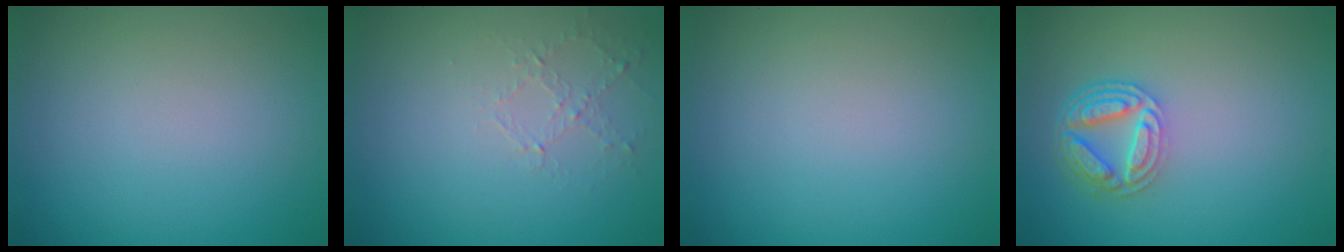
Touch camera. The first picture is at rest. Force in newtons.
{"total": 1.0, "press": 0.4, "slide": 0.9}
{"total": 0.0}
{"total": 4.3, "press": 3.4, "slide": 2.7}